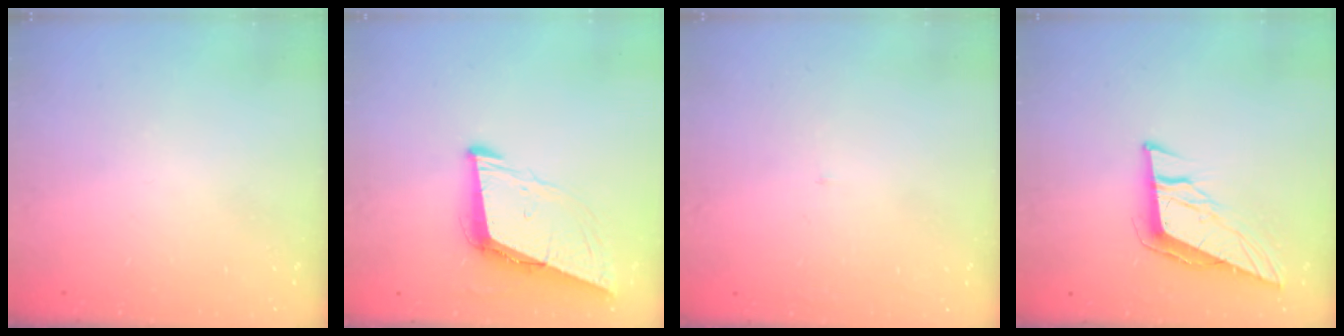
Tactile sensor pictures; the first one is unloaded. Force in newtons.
{"total": 8.6, "press": 7.7, "slide": 3.8}
{"total": 2.1, "press": 2.1, "slide": 0.1}
{"total": 10.2, "press": 10.0, "slide": 1.6}